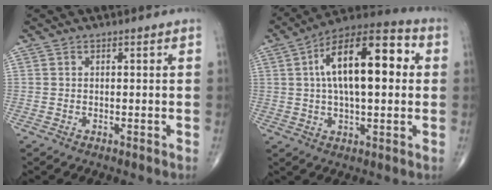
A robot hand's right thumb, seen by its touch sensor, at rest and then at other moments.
{"total": 19.4, "force": [3.4, 8.3, 17.2], "torque": [-0.261, 0.026, 0.045]}